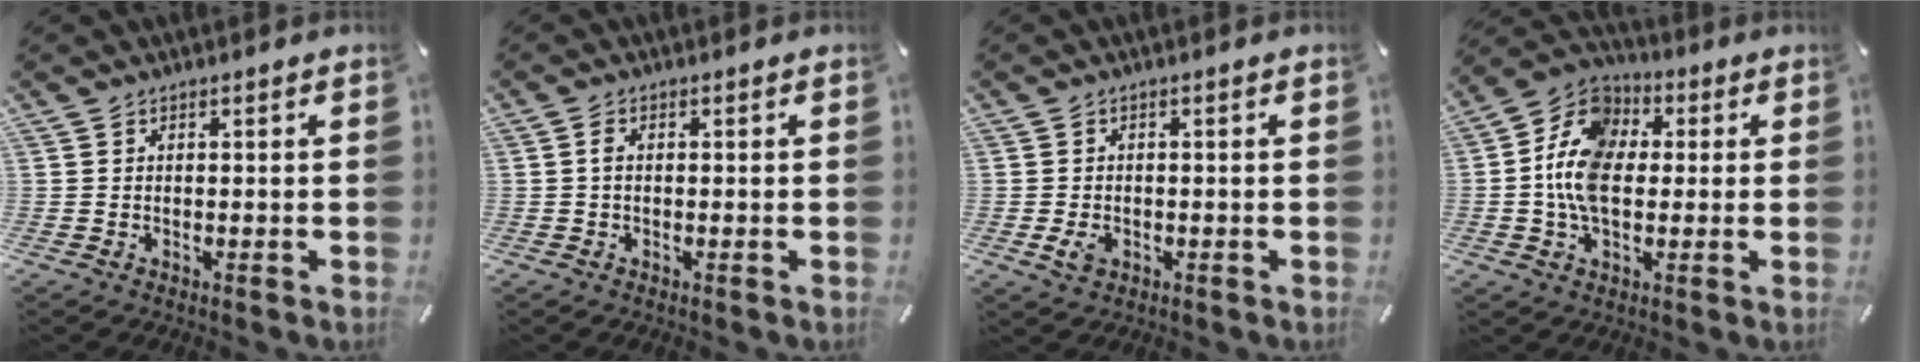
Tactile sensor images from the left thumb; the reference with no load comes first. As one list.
[{"total": 1.5, "force": [0.0, 0.8, 1.2], "torque": [-0.025, 0.003, -0.001]}, {"total": 3.0, "force": [-0.9, 2.2, 1.9], "torque": [-0.047, -0.001, -0.018]}, {"total": 12.5, "force": [-1.0, 9.2, 8.4], "torque": [-0.197, 0.019, -0.021]}]